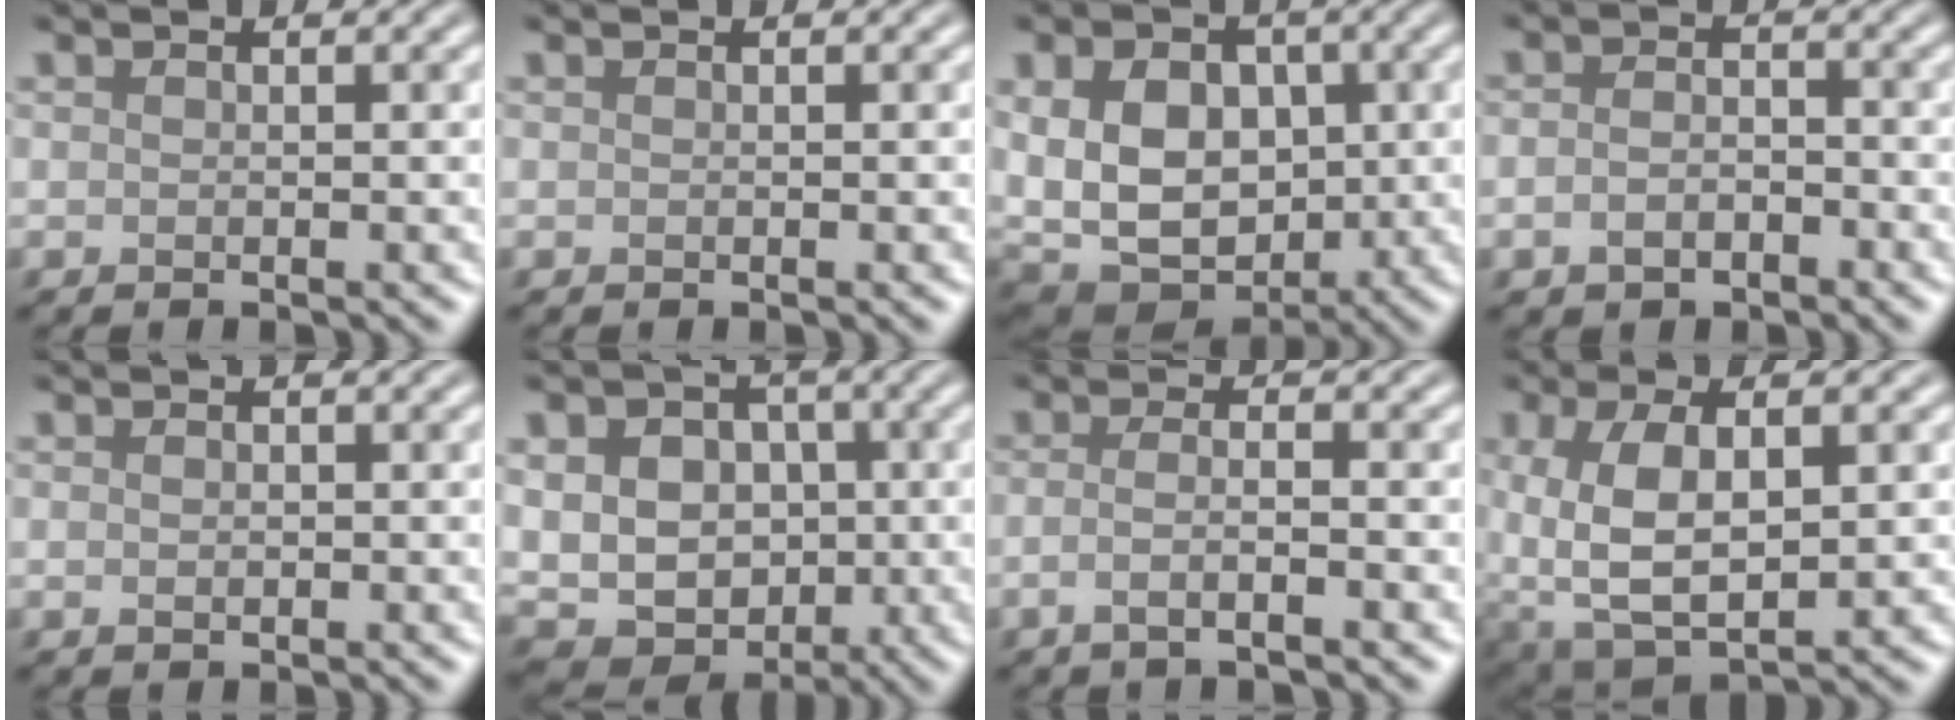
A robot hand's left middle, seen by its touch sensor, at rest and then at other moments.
{"total": 0.0}
{"total": 9.8, "force": [0.5, 7.2, 6.6], "torque": [-0.135, -0.005, 0.013]}
{"total": 2.3, "force": [-1.1, 1.4, 1.4], "torque": [-0.027, 0.001, -0.024]}
{"total": 0.7, "force": [0.0, 0.5, 0.5], "torque": [-0.009, 0.000, 0.001]}
{"total": 13.4, "force": [2.0, 11.2, 7.1], "torque": [-0.118, 0.025, 0.024]}
{"total": 2.6, "force": [-1.0, 0.9, 2.3], "torque": [-0.036, -0.004, -0.027]}
{"total": 8.0, "force": [0.1, 4.6, 6.5], "torque": [-0.139, -0.009, 0.010]}